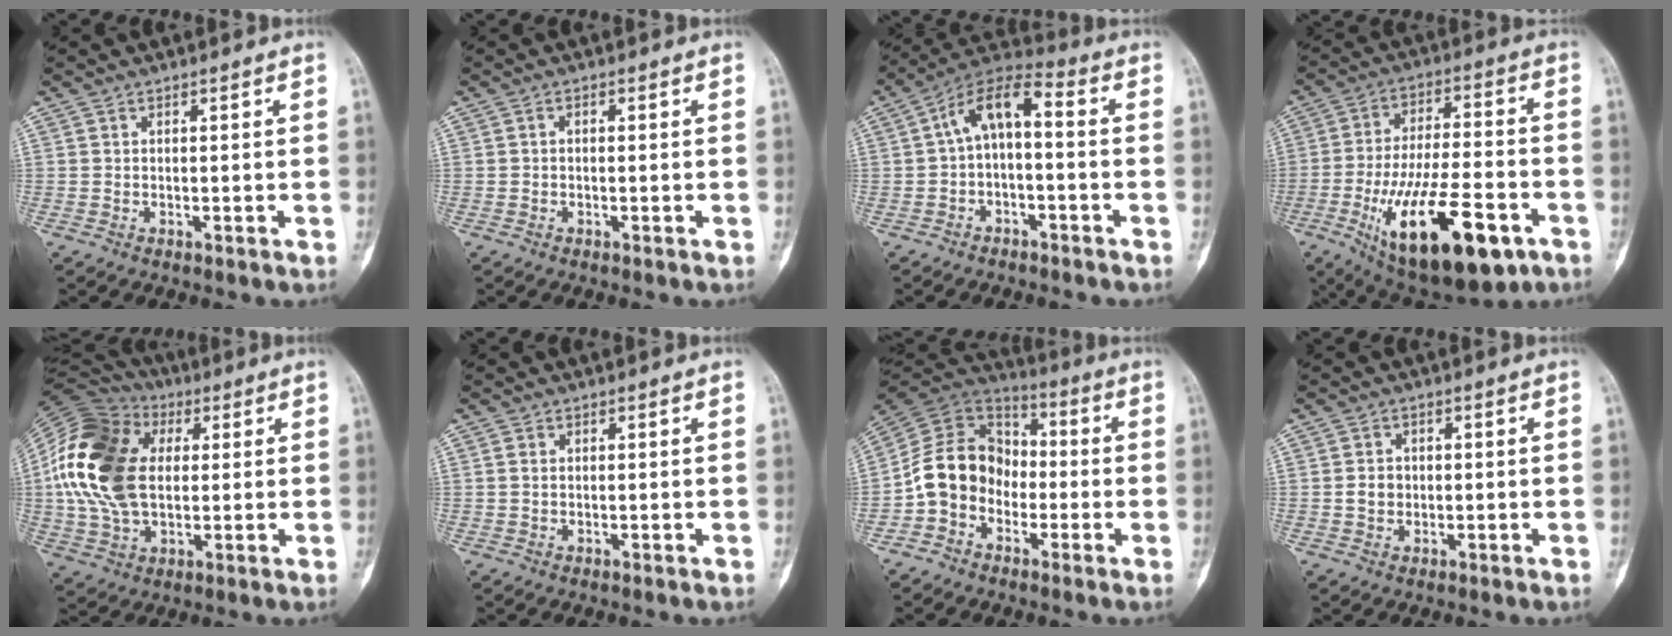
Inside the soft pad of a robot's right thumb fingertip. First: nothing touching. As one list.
[{"total": 0.5, "force": [-0.1, 0.3, 0.4], "torque": [-0.007, 0.001, -0.006]}, {"total": 9.2, "force": [-0.5, 4.3, 8.0], "torque": [-0.140, 0.052, -0.017]}, {"total": 22.9, "force": [-9.4, 9.0, 18.8], "torque": [-0.312, 0.026, -0.137]}, {"total": 21.5, "force": [2.8, 14.3, 15.8], "torque": [-0.318, 0.011, 0.048]}, {"total": 0.8, "force": [0.2, 0.6, 0.5], "torque": [-0.008, 0.001, 0.002]}, {"total": 13.1, "force": [-3.3, 10.7, 6.9], "torque": [-0.107, 0.055, -0.075]}, {"total": 2.6, "force": [-0.1, 2.2, 1.3], "torque": [-0.014, 0.006, -0.002]}]